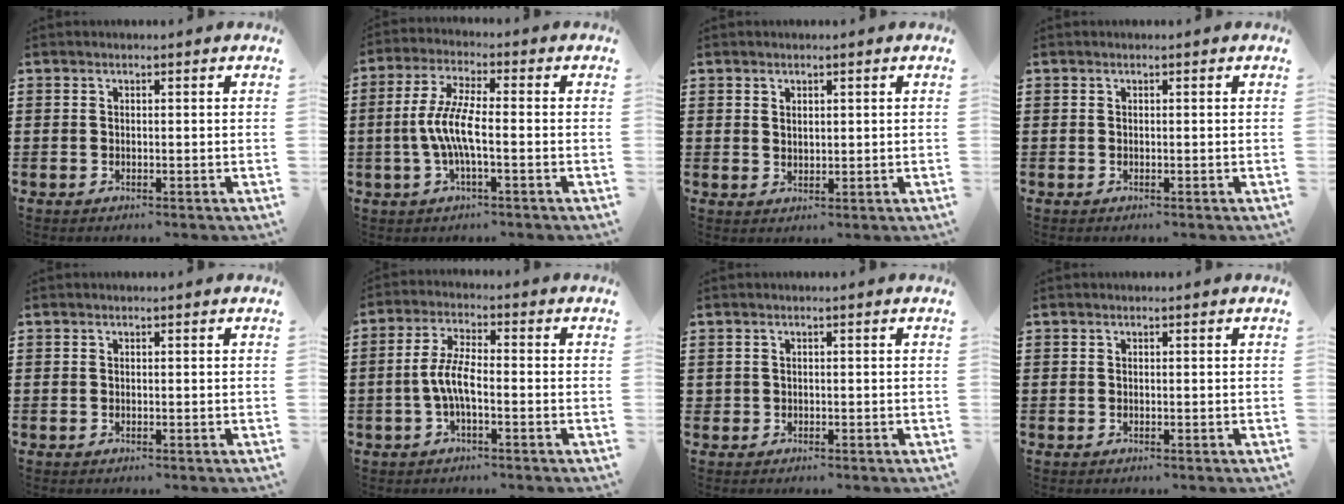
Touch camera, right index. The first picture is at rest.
{"total": 6.7, "force": [-1.5, 1.5, 6.4], "torque": [-0.154, -0.016, -0.039]}
{"total": 1.5, "force": [1.2, 0.8, 0.3], "torque": [-0.007, 0.004, 0.022]}
{"total": 0.0}
{"total": 0.0}
{"total": 5.4, "force": [-1.4, 1.6, 5.0], "torque": [-0.114, -0.003, -0.034]}
{"total": 0.7, "force": [-0.2, 0.7, 0.1], "torque": [-0.003, 0.004, -0.005]}
{"total": 0.0}